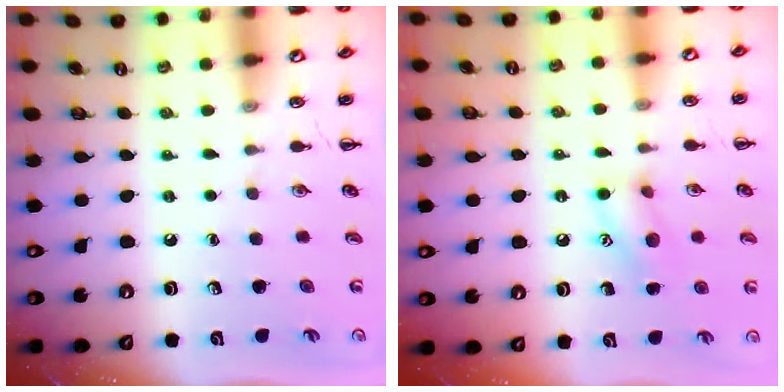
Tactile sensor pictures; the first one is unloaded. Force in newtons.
{"total": 9.9, "press": 9.9, "slide": 0.8}